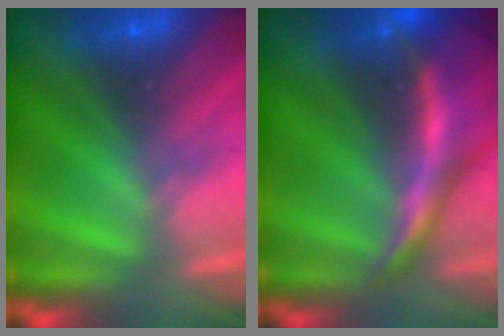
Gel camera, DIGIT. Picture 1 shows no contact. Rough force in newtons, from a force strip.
{"total": 7.5}